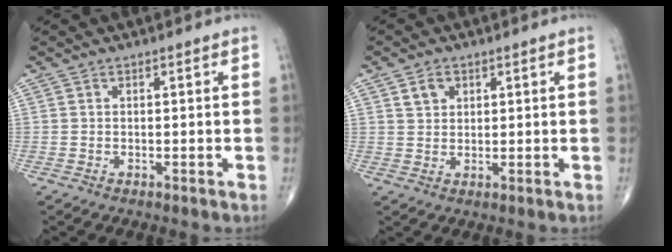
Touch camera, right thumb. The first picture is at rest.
{"total": 3.2, "force": [1.6, 2.4, 1.5], "torque": [-0.014, -0.006, 0.029]}